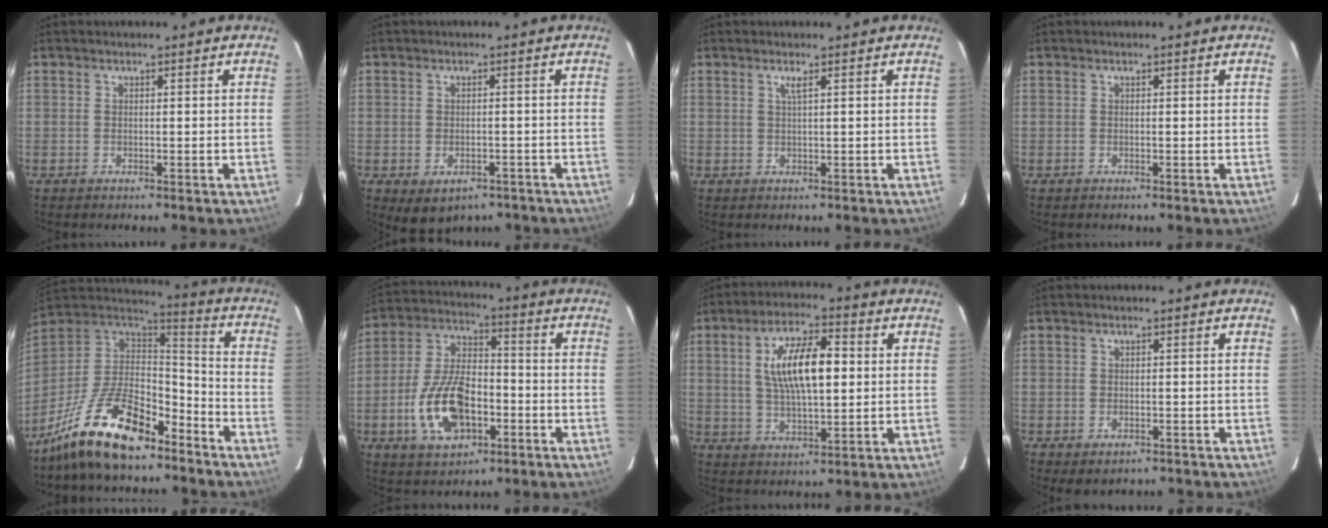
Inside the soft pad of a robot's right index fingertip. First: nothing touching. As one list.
[{"total": 6.1, "force": [-3.6, 4.0, 2.9], "torque": [-0.053, -0.008, -0.034]}, {"total": 1.2, "force": [0.6, -0.3, 1.1], "torque": [-0.020, 0.000, 0.010]}, {"total": 0.0}, {"total": 20.6, "force": [-14.0, 8.2, 12.7], "torque": [-0.255, -0.004, -0.246]}, {"total": 15.2, "force": [-5.2, 8.3, 11.6], "torque": [-0.241, 0.009, -0.085]}, {"total": 12.2, "force": [2.0, 4.5, 11.1], "torque": [-0.200, 0.010, 0.039]}, {"total": 2.6, "force": [-1.2, 1.8, 1.4], "torque": [-0.026, -0.006, -0.012]}]